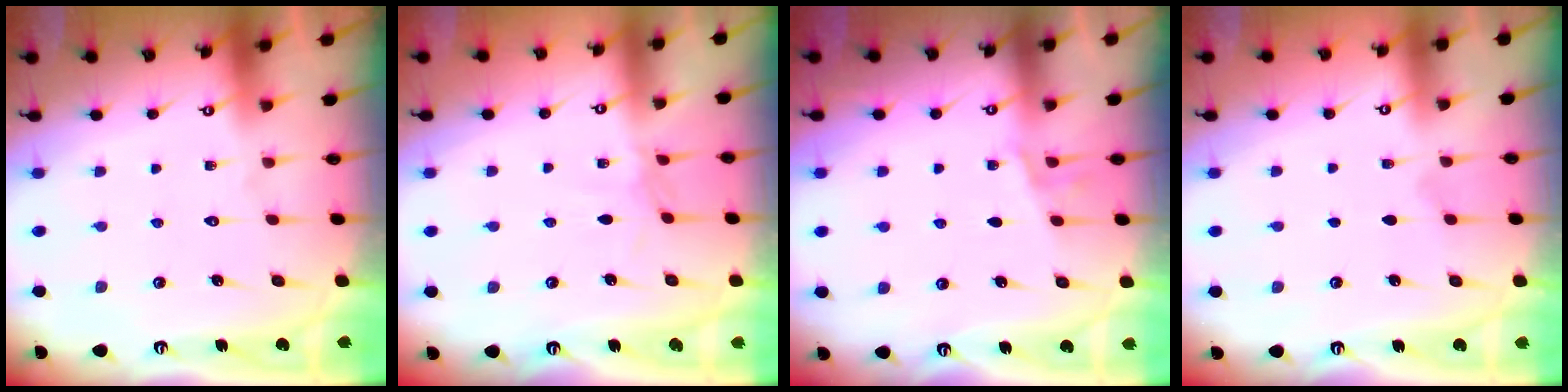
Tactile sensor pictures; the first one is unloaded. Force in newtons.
{"total": 2.3, "press": 2.2, "slide": 0.4}
{"total": 4.2, "press": 3.4, "slide": 2.5}
{"total": 2.7, "press": 2.3, "slide": 1.6}